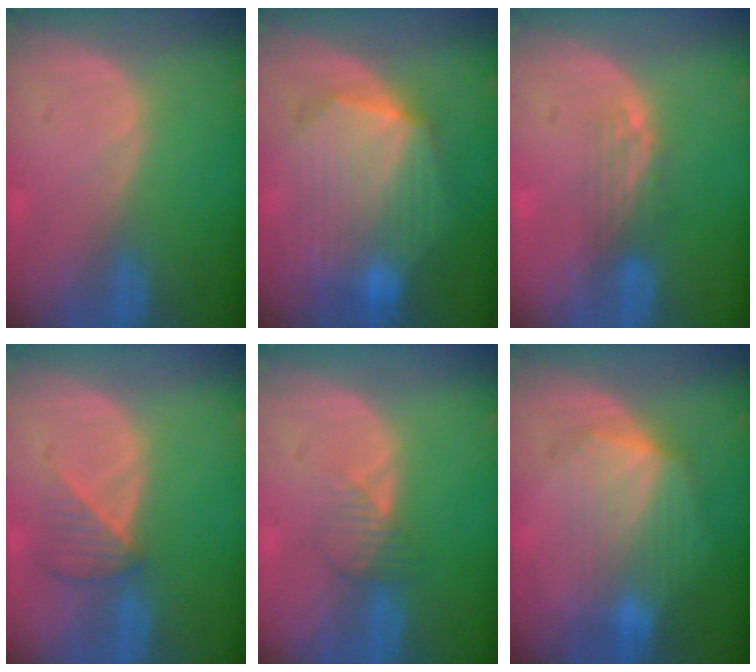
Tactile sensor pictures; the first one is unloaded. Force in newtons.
{"total": 10.6, "press": 10.6, "slide": 0.8}
{"total": 3.3, "press": 2.8, "slide": 1.7}
{"total": 3.5, "press": 3.4, "slide": 0.9}
{"total": 2.7, "press": 2.7, "slide": 0.3}
{"total": 7.3, "press": 7.0, "slide": 1.8}